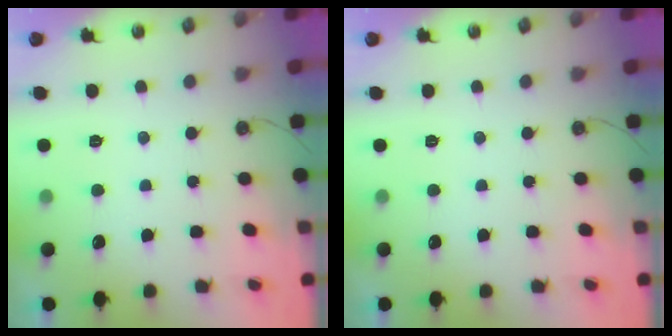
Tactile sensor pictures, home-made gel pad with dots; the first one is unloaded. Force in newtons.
{"total": 0.0}